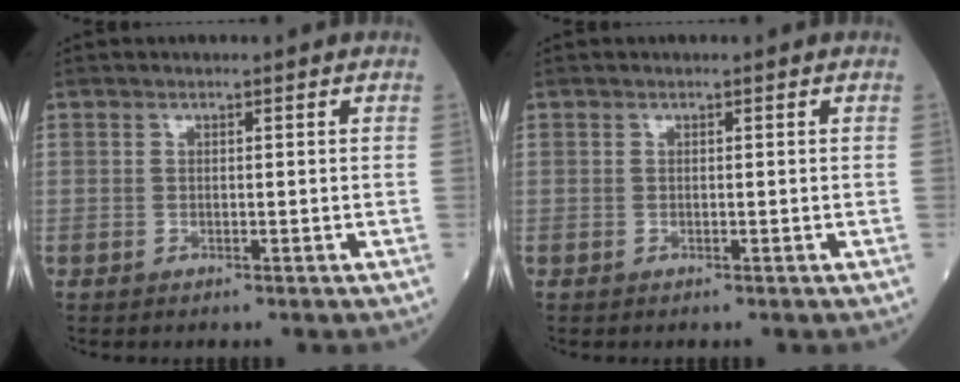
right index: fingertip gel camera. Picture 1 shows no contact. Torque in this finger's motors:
{"motor_torque": [0.05, 0.00, 0.00, 0.00]}